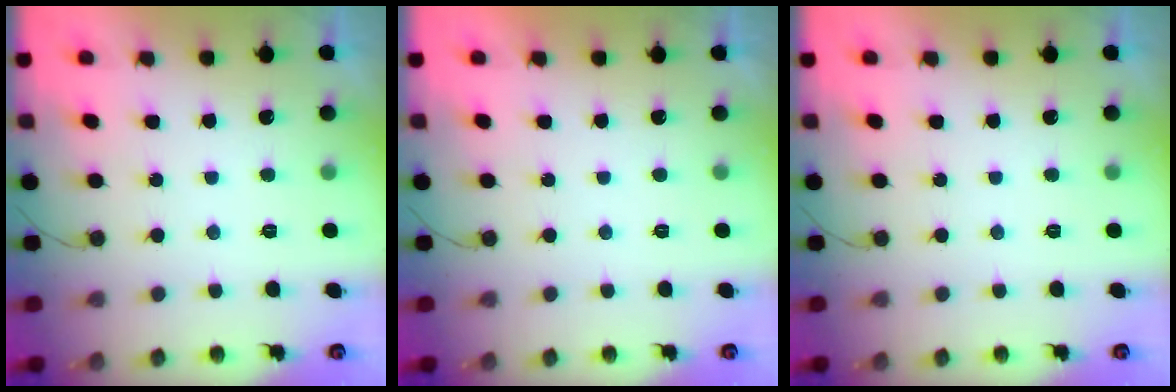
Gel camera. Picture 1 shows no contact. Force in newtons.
{"total": 1.8, "press": 1.8, "slide": 0.0}
{"total": 0.0}